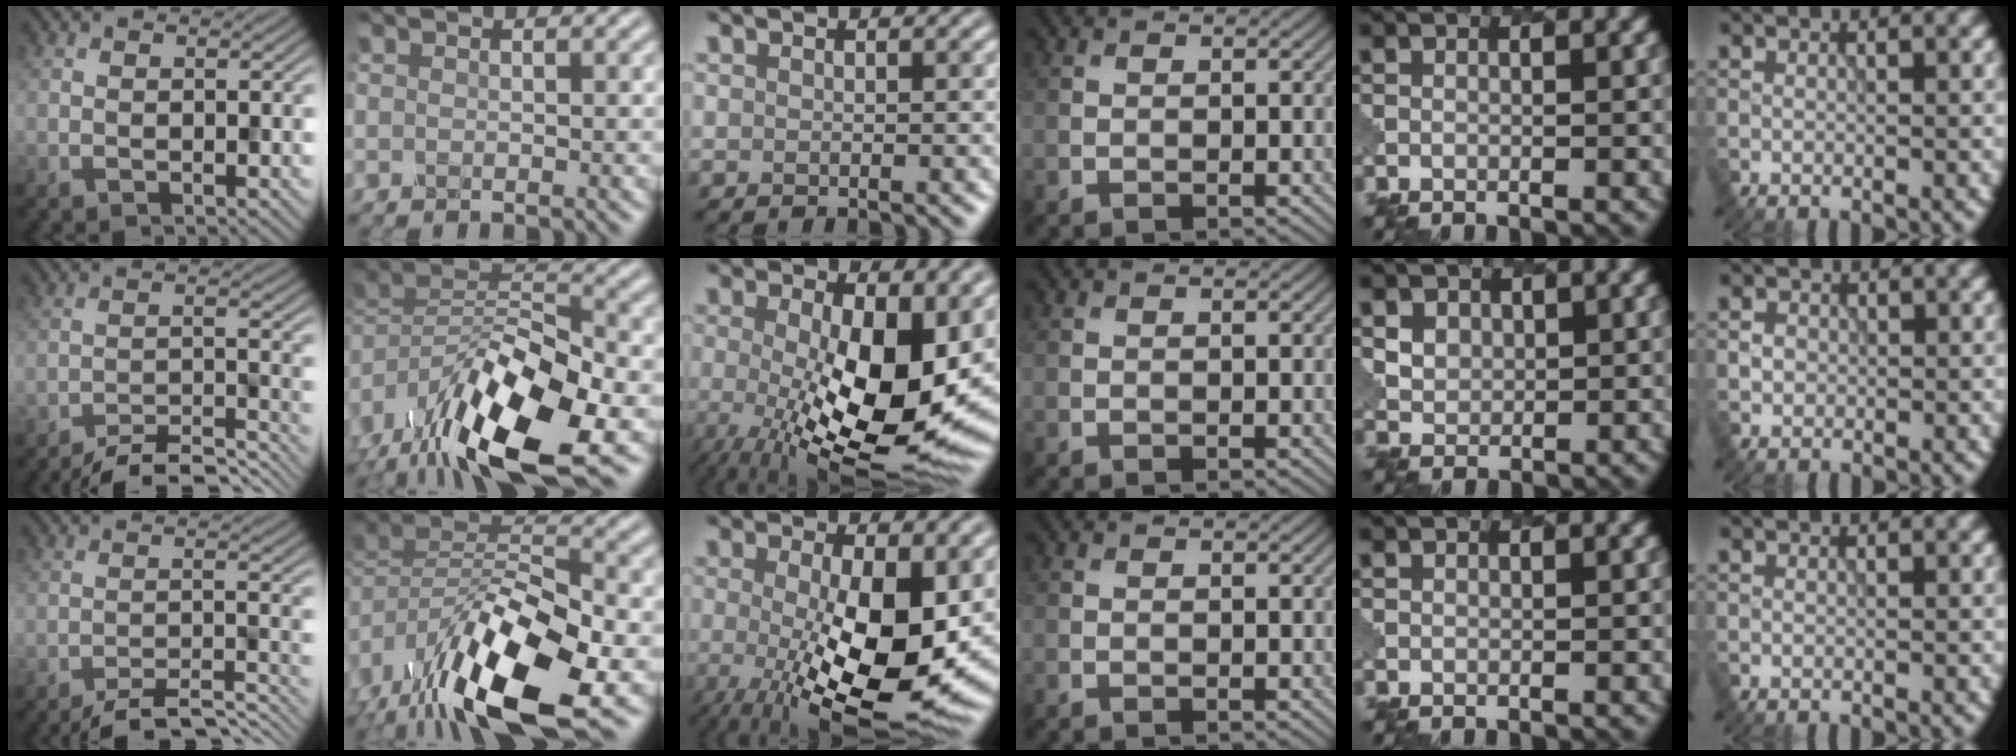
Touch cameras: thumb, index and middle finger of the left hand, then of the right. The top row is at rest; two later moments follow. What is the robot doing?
{"motion": "dispense", "object": "glue stick"}